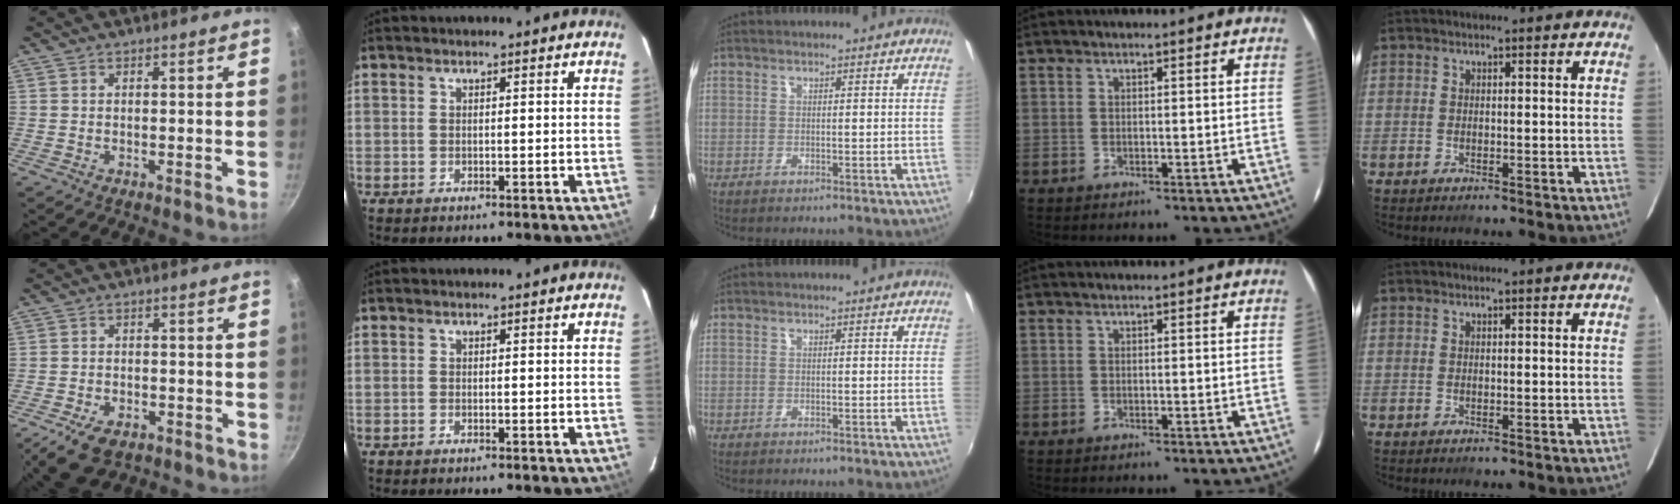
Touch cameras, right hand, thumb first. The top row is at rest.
{"thumb": {"total": 8.3, "force": [-5.2, 4.5, 4.6], "torque": [-0.084, 0.018, -0.084]}}